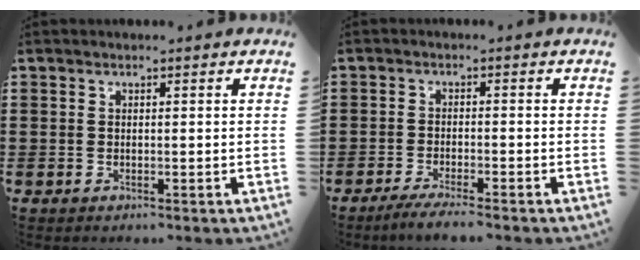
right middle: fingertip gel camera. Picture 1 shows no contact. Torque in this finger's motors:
{"motor_torque": [2.14, 0.00, 0.17, 0.02]}